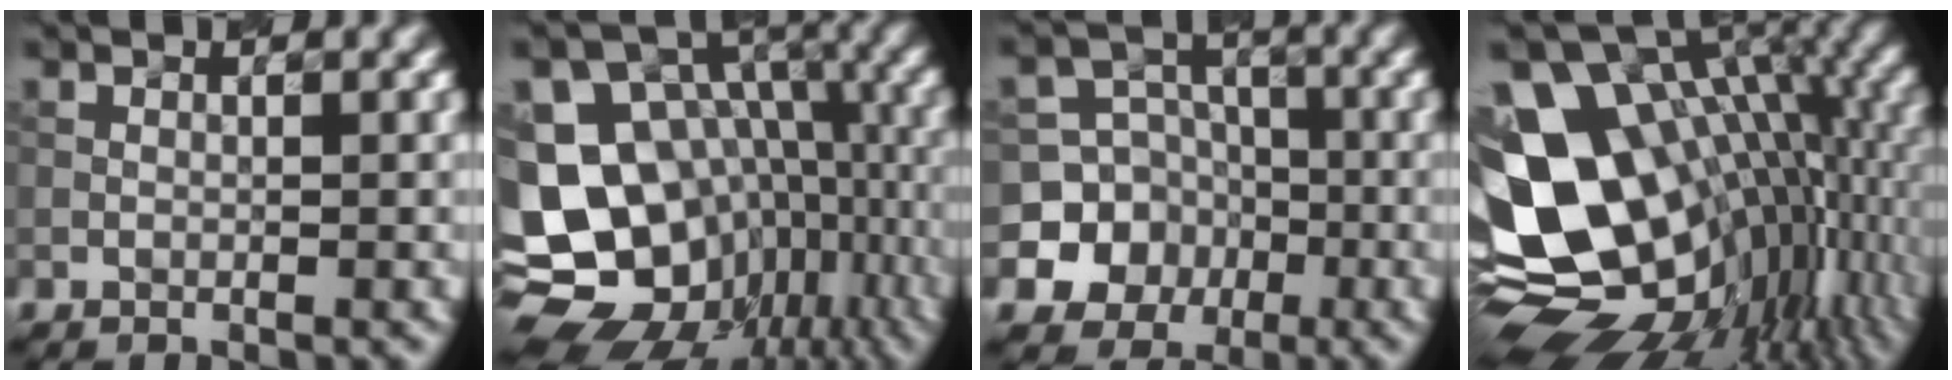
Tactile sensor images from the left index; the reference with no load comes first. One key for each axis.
{"total": 17.5, "fx": -5.2, "fy": 14.1, "fz": 8.9, "tx": -0.178, "ty": -0.010, "tz": -0.046}
{"total": 9.4, "fx": -3.1, "fy": 8.8, "fz": 0.9, "tx": -0.033, "ty": -0.001, "tz": -0.062}
{"total": 17.3, "fx": -1.1, "fy": 11.2, "fz": 13.1, "tx": -0.221, "ty": -0.016, "tz": 0.015}